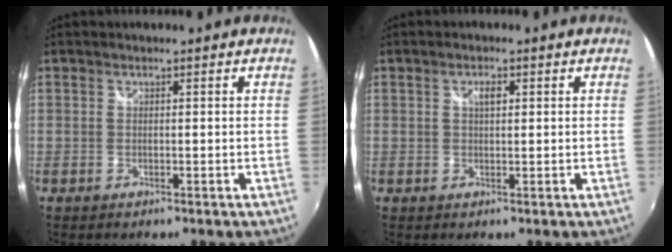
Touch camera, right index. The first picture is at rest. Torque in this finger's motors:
{"motor_torque": [-0.02, 0.03, 0.02, 0.03]}